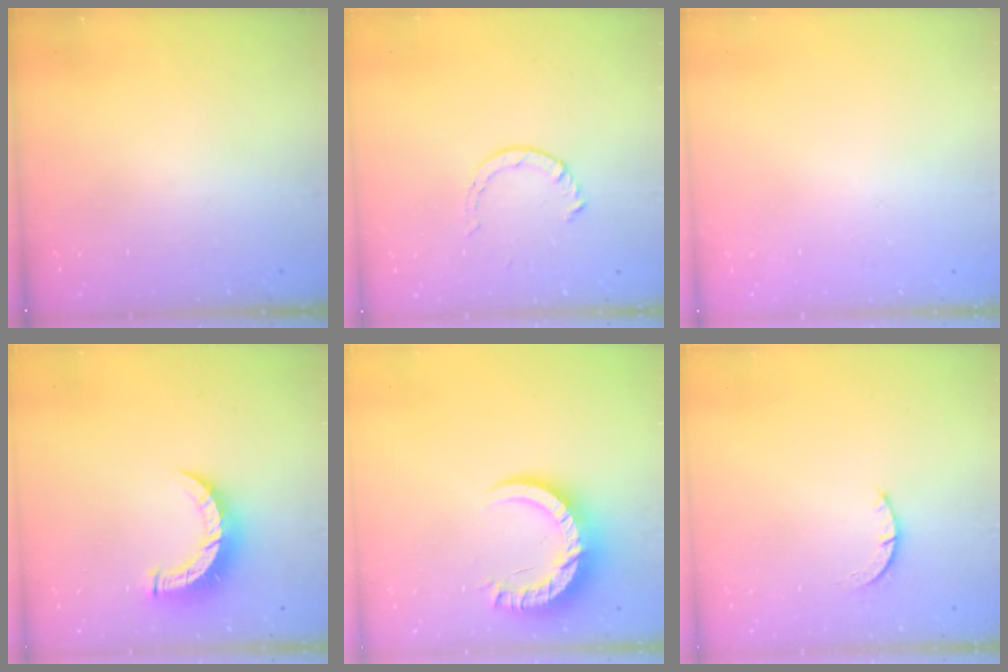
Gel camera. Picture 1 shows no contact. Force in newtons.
{"total": 3.5, "press": 3.5, "slide": 0.4}
{"total": 2.6, "press": 2.6, "slide": 0.2}
{"total": 9.2, "press": 9.1, "slide": 0.6}
{"total": 11.9, "press": 11.8, "slide": 0.9}
{"total": 2.4, "press": 2.4, "slide": 0.3}